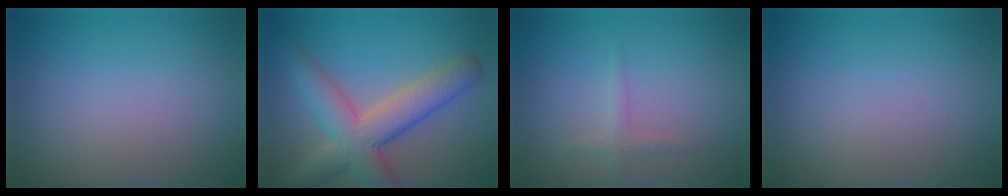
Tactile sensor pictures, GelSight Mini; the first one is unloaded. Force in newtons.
{"total": 7.4, "press": 7.4, "slide": 0.7}
{"total": 1.1, "press": 1.1, "slide": 0.0}
{"total": 0.0}